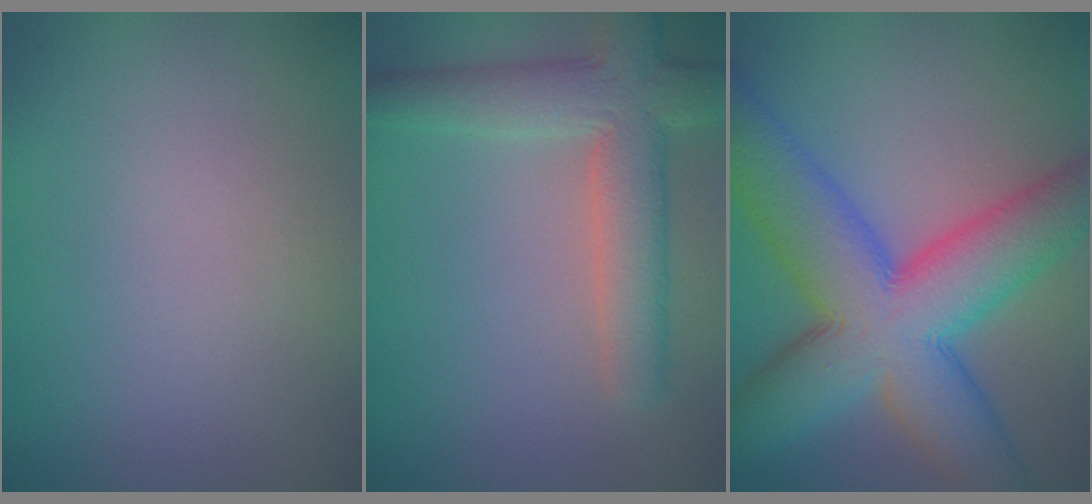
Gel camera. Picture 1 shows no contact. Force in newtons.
{"total": 6.1, "press": 6.1, "slide": 0.7}
{"total": 13.0, "press": 13.0, "slide": 0.3}